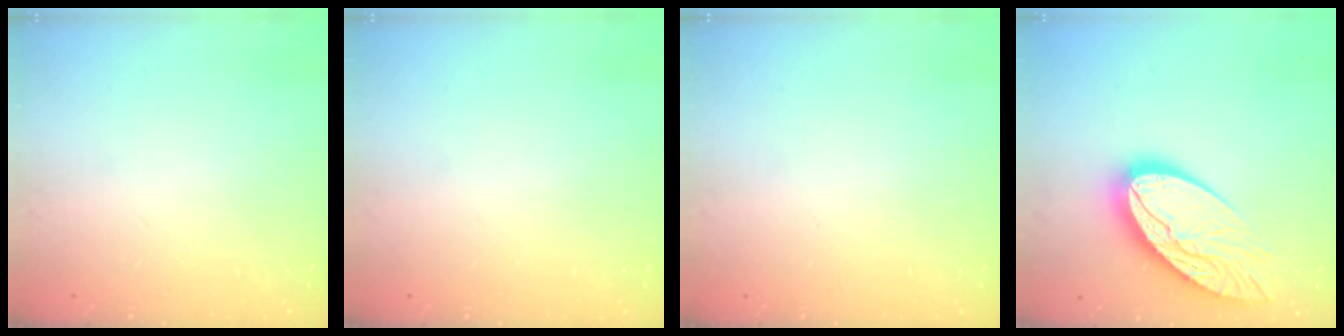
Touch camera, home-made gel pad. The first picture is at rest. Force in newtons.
{"total": 0.0}
{"total": 0.0}
{"total": 22.0, "press": 21.9, "slide": 1.9}